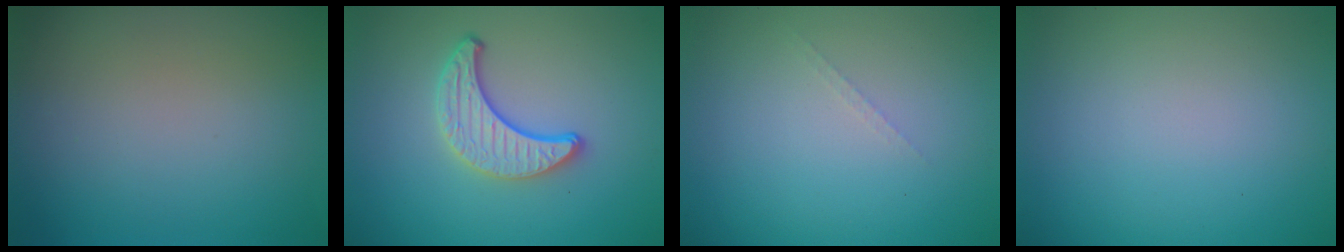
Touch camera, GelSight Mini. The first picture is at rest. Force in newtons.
{"total": 3.6, "press": 3.1, "slide": 1.8}
{"total": 0.6, "press": 0.6, "slide": 0.1}
{"total": 0.0}